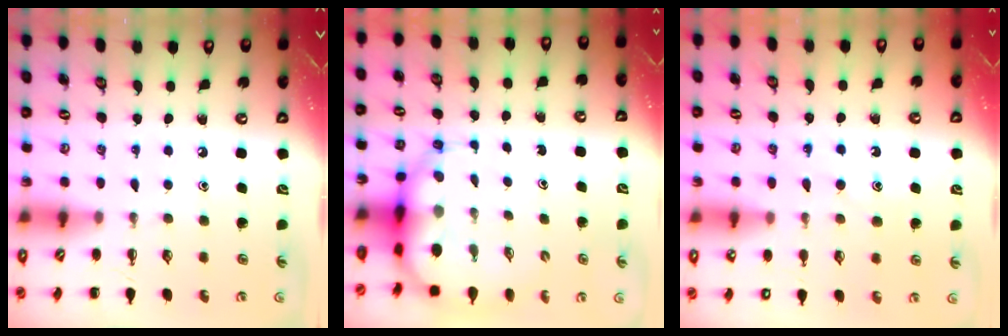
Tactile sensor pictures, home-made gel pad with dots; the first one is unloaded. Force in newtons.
{"total": 8.7, "press": 8.3, "slide": 2.5}
{"total": 11.8, "press": 11.8, "slide": 0.7}